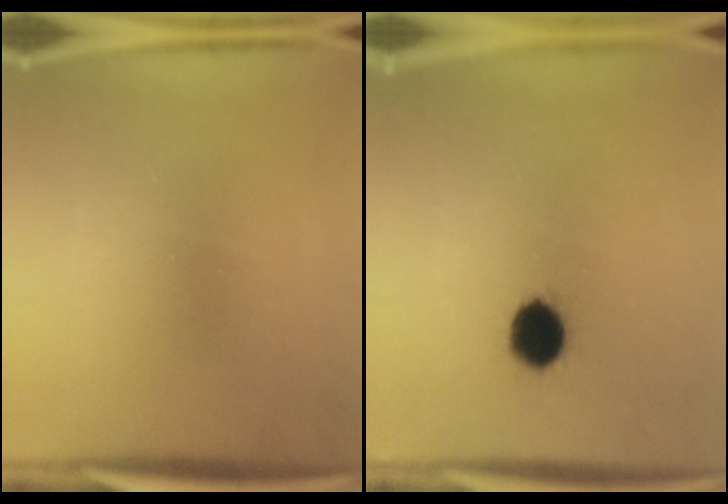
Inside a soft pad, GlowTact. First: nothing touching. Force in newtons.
{"total": 7.2}